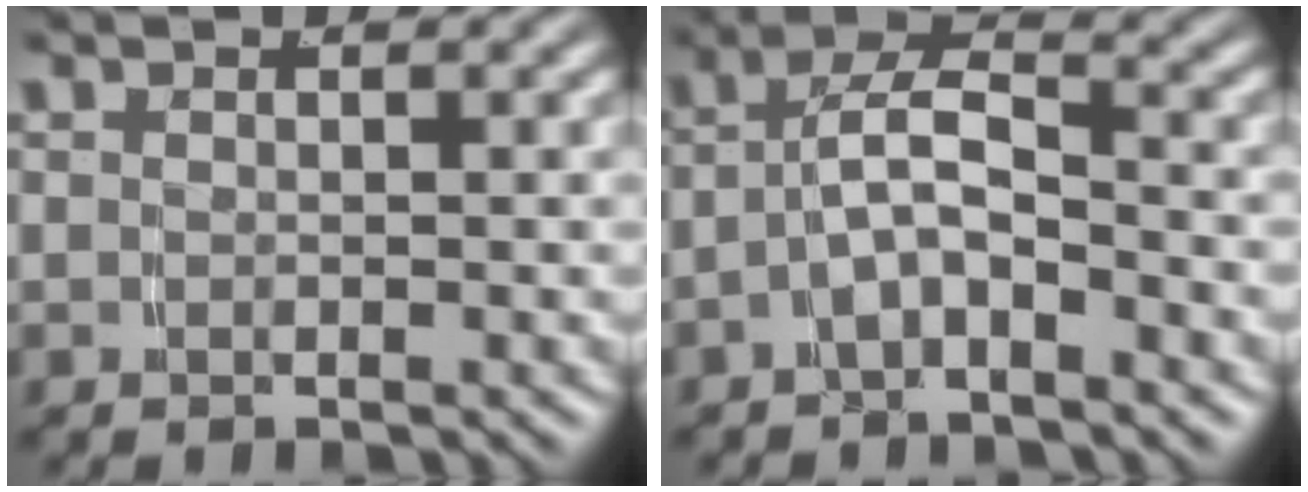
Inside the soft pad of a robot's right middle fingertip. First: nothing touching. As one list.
[{"total": 4.3, "force": [-1.3, 2.3, 3.4], "torque": [-0.062, -0.006, -0.027]}]